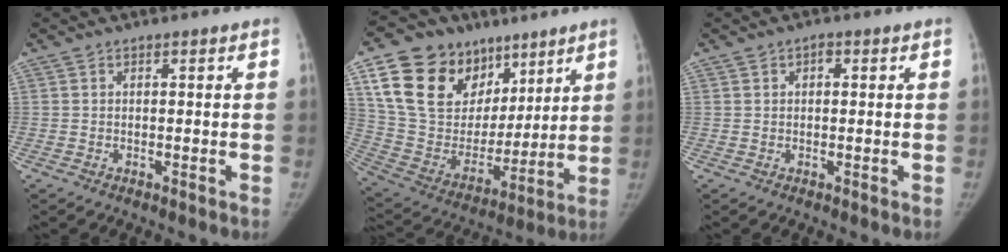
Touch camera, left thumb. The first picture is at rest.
{"total": 24.8, "force": [12.7, 17.2, 12.6], "torque": [-0.192, -0.014, 0.240]}
{"total": 1.4, "force": [0.3, 1.1, 0.8], "torque": [-0.004, 0.004, -0.001]}